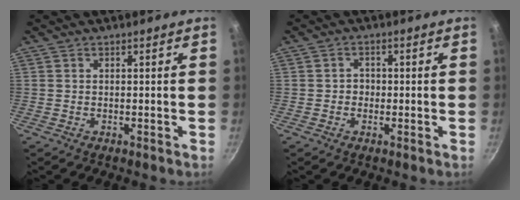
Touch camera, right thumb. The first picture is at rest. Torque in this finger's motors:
{"motor_torque": [-0.13, -0.03, 0.24, -0.24, -0.02]}